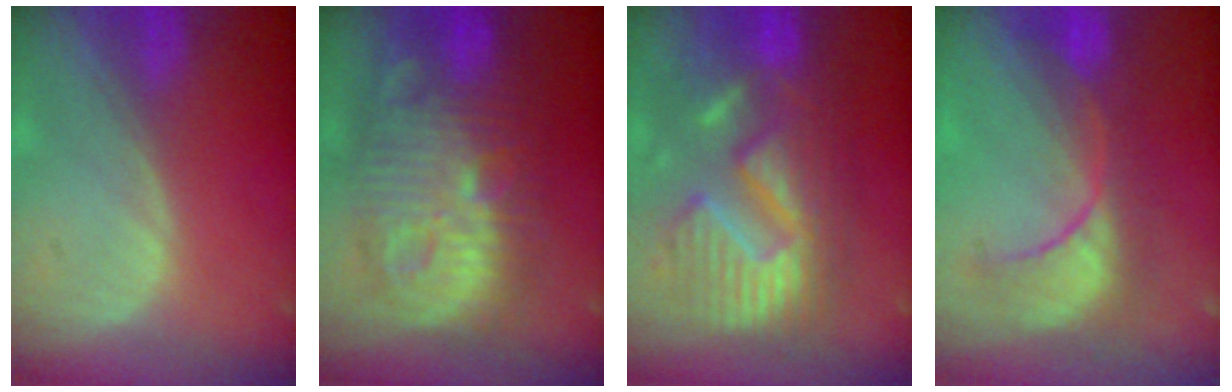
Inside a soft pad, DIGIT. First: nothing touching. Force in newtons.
{"total": 13.8, "press": 13.7, "slide": 1.3}
{"total": 13.1, "press": 13.0, "slide": 1.2}
{"total": 8.3, "press": 8.3, "slide": 0.1}